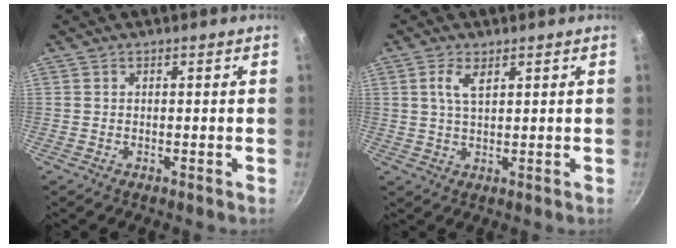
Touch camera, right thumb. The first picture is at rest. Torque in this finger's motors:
{"motor_torque": [-0.04, 0.04, -0.10, 0.12, 0.10]}